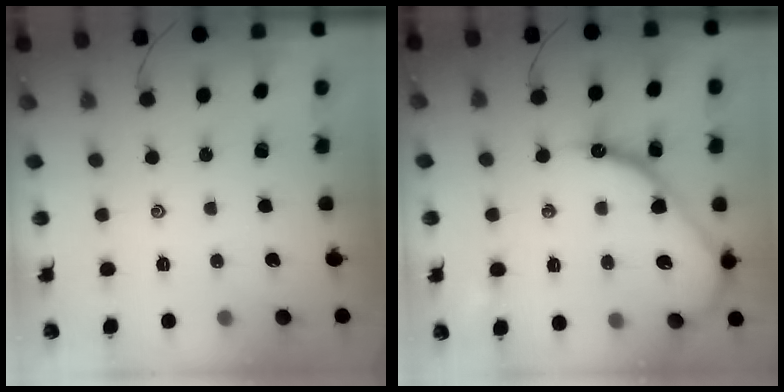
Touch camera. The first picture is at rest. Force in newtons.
{"total": 16.3, "press": 16.3, "slide": 1.6}